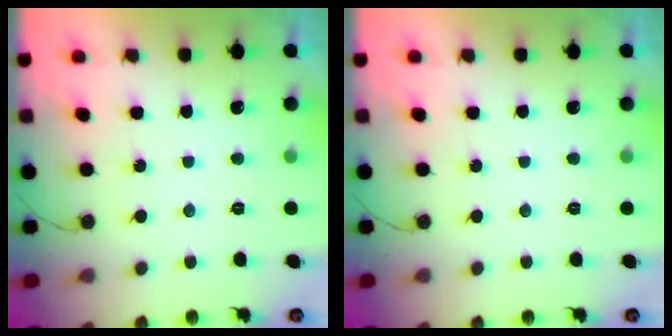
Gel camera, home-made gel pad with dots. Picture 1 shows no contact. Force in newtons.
{"total": 0.0}